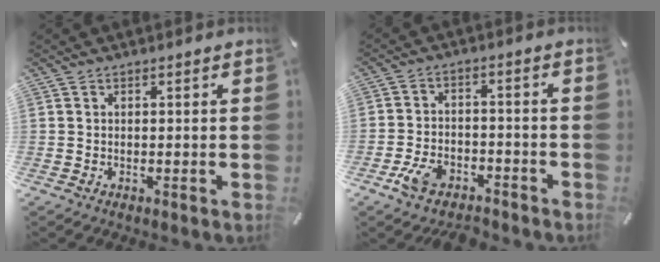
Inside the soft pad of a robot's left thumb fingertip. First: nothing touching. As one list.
[{"total": 6.9, "force": [-4.9, 3.6, 3.3], "torque": [-0.073, 0.024, -0.093]}]